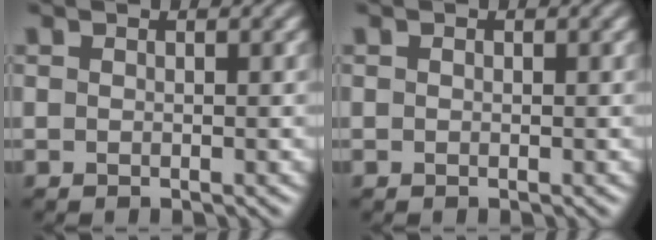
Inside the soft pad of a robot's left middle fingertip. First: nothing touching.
{"total": 0.0}